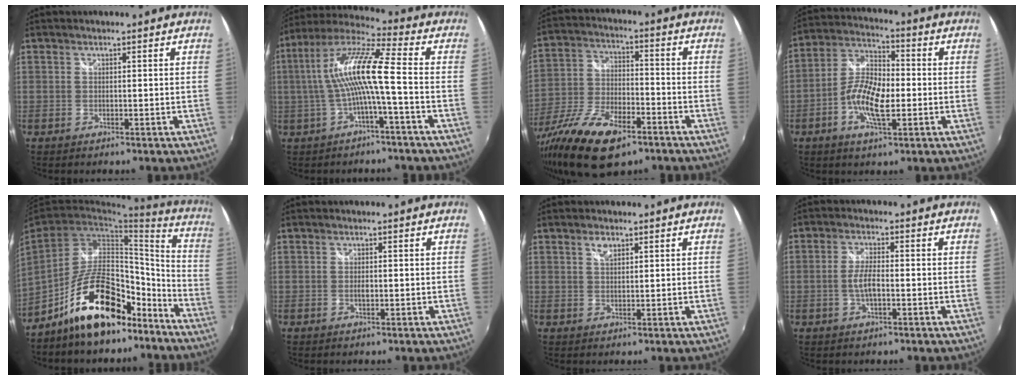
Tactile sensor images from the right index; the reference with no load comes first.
{"total": 12.4, "force": [-1.5, 0.5, 12.3], "torque": [-0.236, 0.014, -0.025]}
{"total": 18.4, "force": [-11.2, 7.3, 12.6], "torque": [-0.263, -0.048, -0.202]}
{"total": 10.6, "force": [-2.5, 4.5, 9.3], "torque": [-0.193, 0.010, -0.052]}
{"total": 19.1, "force": [-13.4, 8.4, 10.7], "torque": [-0.177, 0.052, -0.194]}
{"total": 1.1, "force": [-0.2, 0.6, 0.9], "torque": [-0.016, 0.000, -0.005]}
{"total": 2.2, "force": [1.3, 1.1, 1.4], "torque": [-0.023, 0.004, 0.022]}
{"total": 4.1, "force": [-1.1, 1.2, 3.8], "torque": [-0.078, 0.001, -0.020]}